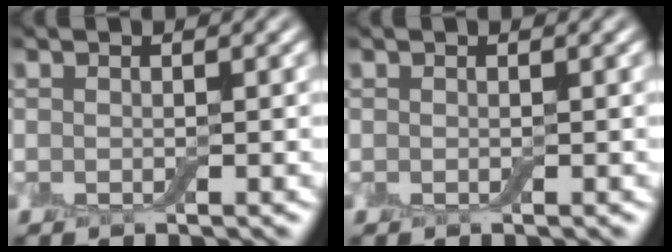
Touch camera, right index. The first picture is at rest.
{"total": 0.0}